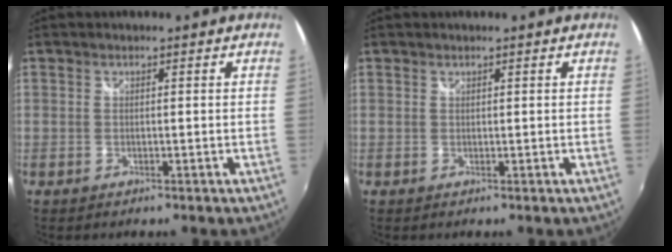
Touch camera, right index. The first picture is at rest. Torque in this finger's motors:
{"motor_torque": [-0.05, 0.10, 0.02, 0.01]}